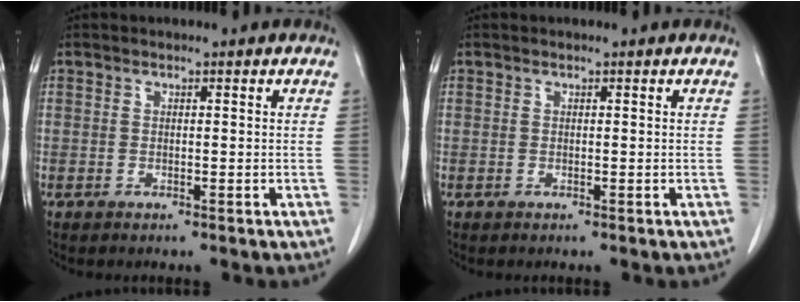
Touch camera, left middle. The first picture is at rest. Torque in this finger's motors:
{"motor_torque": [0.33, -0.25, -0.04, 0.00]}